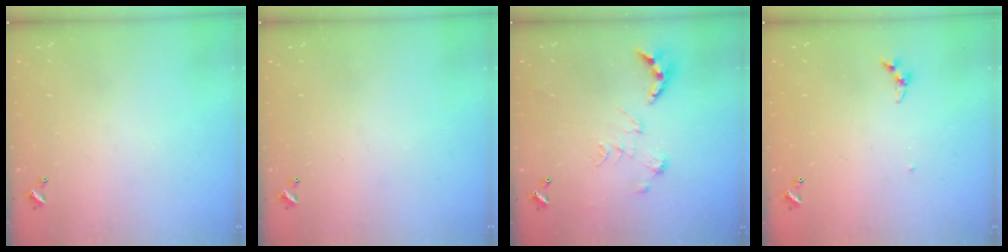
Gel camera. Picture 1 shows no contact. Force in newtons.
{"total": 0.0}
{"total": 0.8, "press": 0.8, "slide": 0.3}
{"total": 3.8, "press": 3.8, "slide": 0.3}